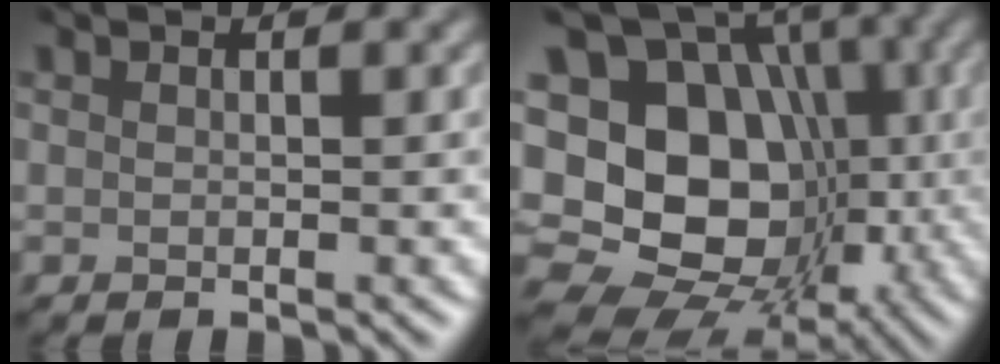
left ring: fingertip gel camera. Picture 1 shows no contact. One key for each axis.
{"total": 16.7, "fx": -2.9, "fy": 13.7, "fz": 9.1, "tx": -0.172, "ty": -0.006, "tz": -0.029}